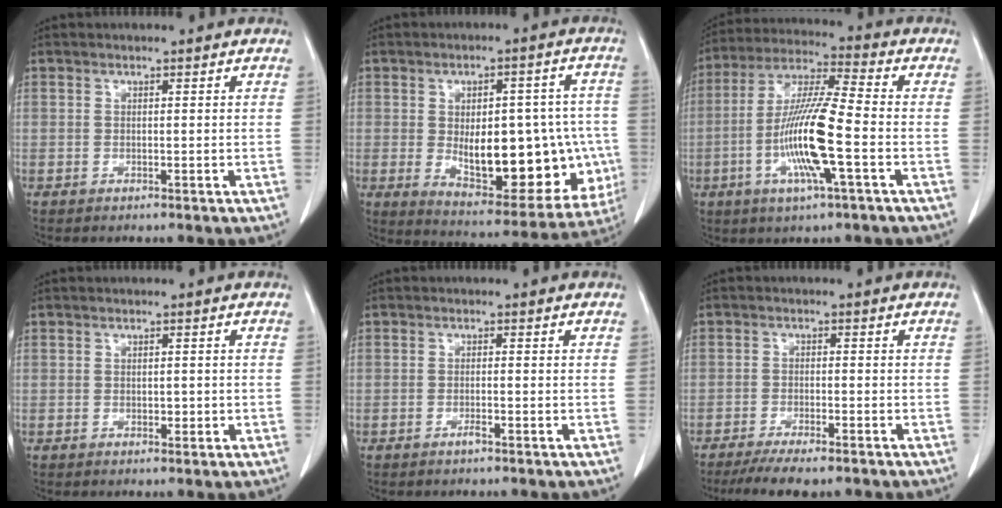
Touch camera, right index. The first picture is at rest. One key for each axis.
{"total": 20.7, "fx": -3.2, "fy": 9.3, "fz": 18.2, "tx": -0.215, "ty": 0.018, "tz": -0.013}
{"total": 13.9, "fx": -3.6, "fy": 0.7, "fz": 13.4, "tx": -0.270, "ty": -0.007, "tz": -0.072}
{"total": 1.2, "fx": -0.2, "fy": 0.8, "fz": 0.9, "tx": -0.011, "ty": 0.000, "tz": 0.000}
{"total": 1.1, "fx": -0.8, "fy": 0.0, "fz": 0.8, "tx": -0.019, "ty": 0.000, "tz": -0.013}
{"total": 8.1, "fx": -6.6, "fy": 1.4, "fz": 4.6, "tx": -0.064, "ty": -0.014, "tz": -0.102}